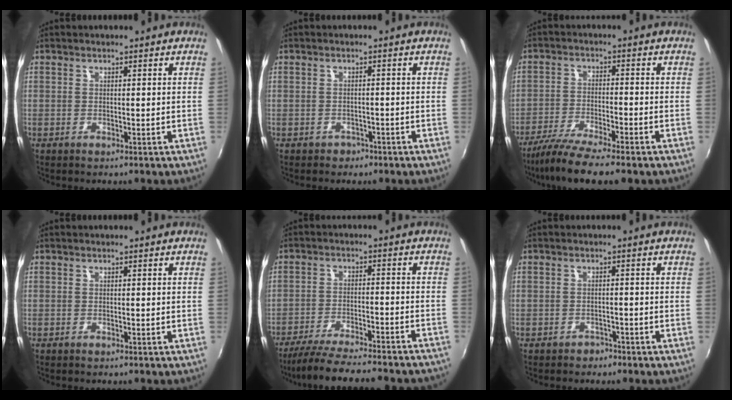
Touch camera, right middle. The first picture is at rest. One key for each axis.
{"total": 2.5, "fx": -1.6, "fy": 1.8, "fz": 0.4, "tx": -0.012, "ty": -0.003, "tz": -0.021}
{"total": 9.9, "fx": -8.0, "fy": 0.6, "fz": 5.7, "tx": -0.127, "ty": -0.030, "tz": -0.142}
{"total": 0.0}
{"total": 20.4, "fx": -18.2, "fy": 2.2, "fz": 8.9, "tx": -0.168, "ty": -0.036, "tz": -0.263}
{"total": 2.1, "fx": -1.6, "fy": 1.3, "fz": 0.1, "tx": -0.006, "ty": 0.000, "tz": -0.025}